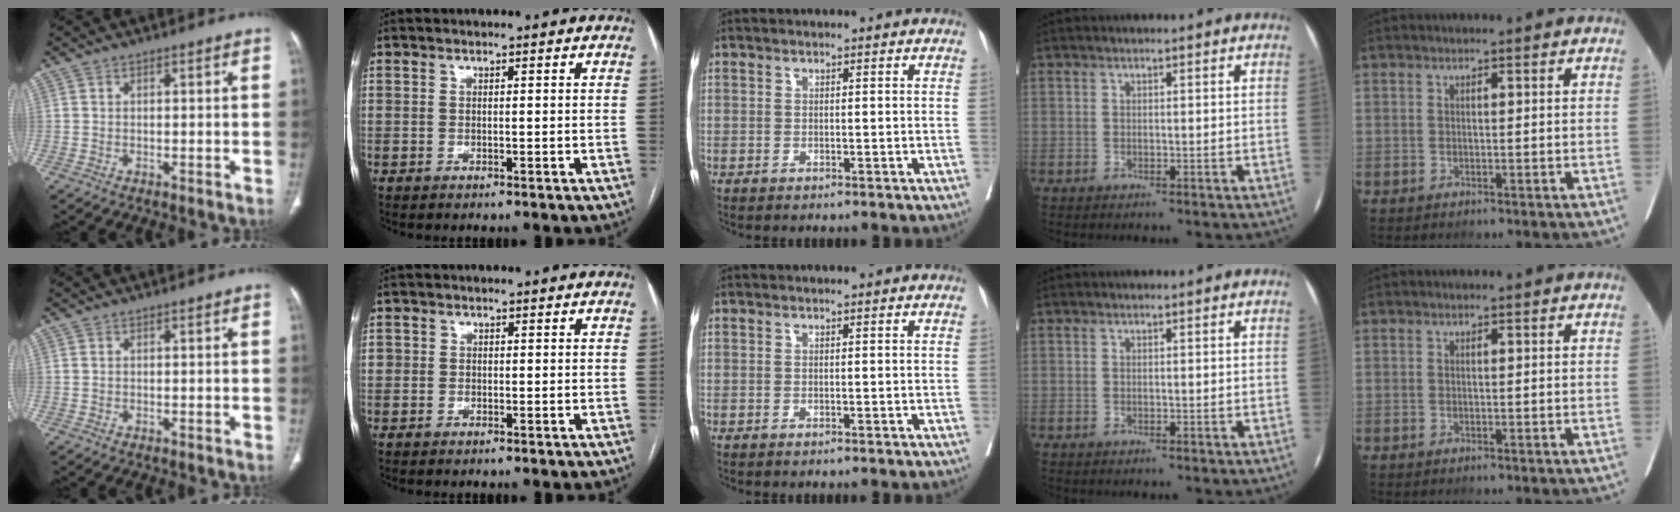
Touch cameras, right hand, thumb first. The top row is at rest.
{"index": {"total": 1.3, "force": [0.0, 1.2, 0.4], "torque": [0.000, 0.007, -0.001]}}